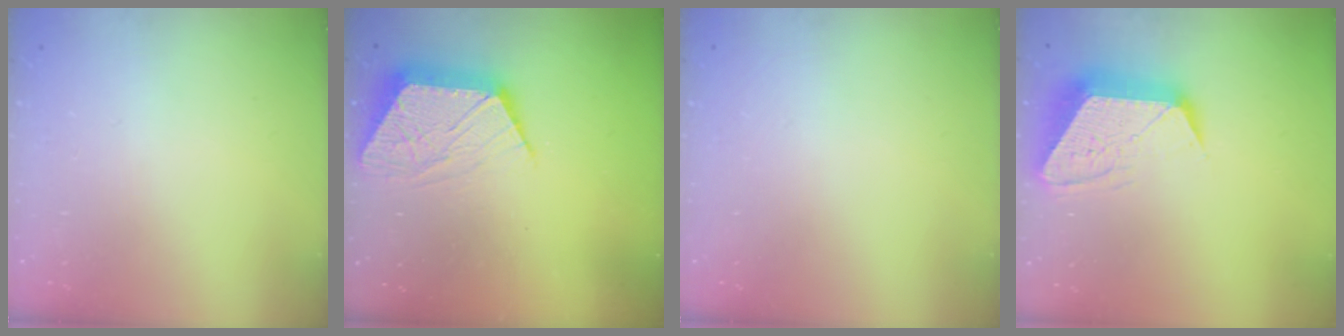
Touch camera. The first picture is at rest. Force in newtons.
{"total": 12.4, "press": 12.4, "slide": 0.8}
{"total": 0.0}
{"total": 13.9, "press": 13.9, "slide": 0.9}